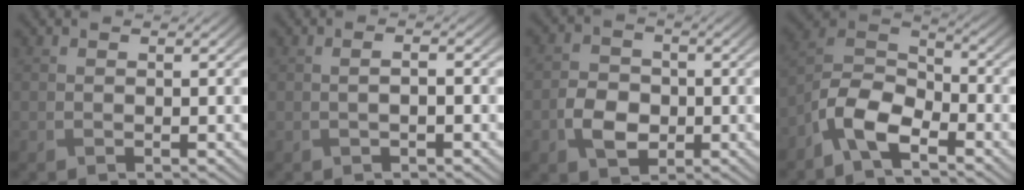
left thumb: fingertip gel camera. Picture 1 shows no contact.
{"total": 1.3, "force": [-0.1, 0.3, 1.3], "torque": [-0.024, 0.002, -0.003]}
{"total": 4.7, "force": [-1.4, 3.5, 2.7], "torque": [-0.059, -0.003, -0.030]}
{"total": 8.5, "force": [-5.3, 3.9, 5.4], "torque": [-0.111, 0.002, -0.123]}